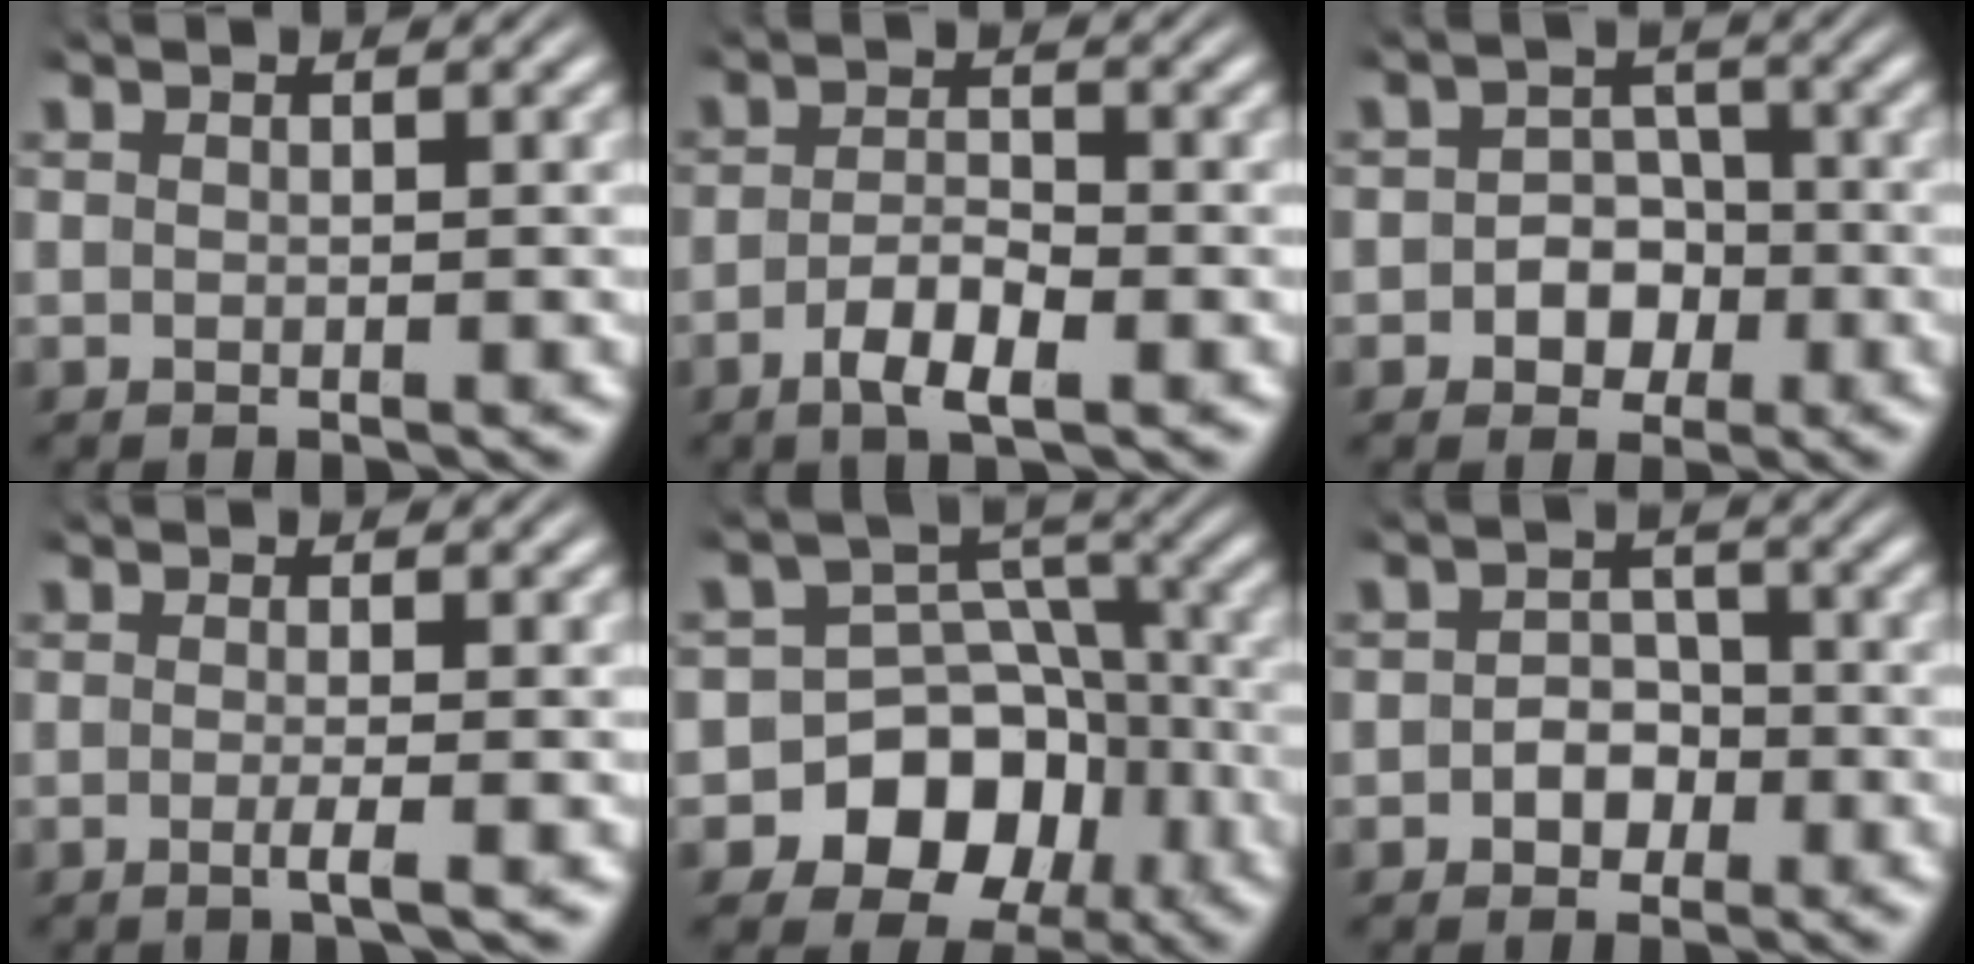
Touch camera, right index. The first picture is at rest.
{"total": 3.3, "force": [-2.0, 1.1, 2.4], "torque": [-0.041, -0.011, -0.033]}
{"total": 4.2, "force": [-1.8, 3.5, 1.3], "torque": [-0.013, -0.008, -0.033]}
{"total": 1.6, "force": [-0.7, -0.1, 1.4], "torque": [-0.031, -0.008, -0.013]}
{"total": 12.6, "force": [-4.5, 10.6, 5.1], "torque": [-0.108, -0.053, -0.064]}
{"total": 3.1, "force": [-1.5, 2.6, 0.9], "torque": [-0.005, -0.004, -0.030]}